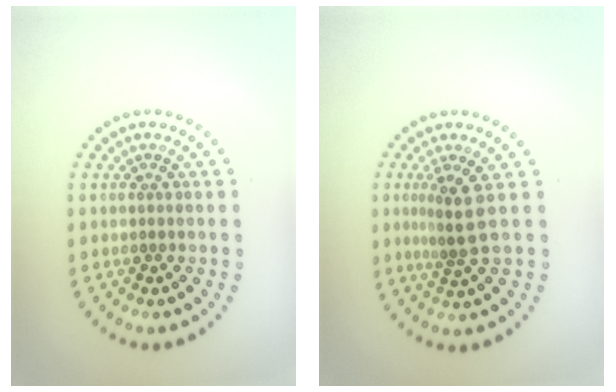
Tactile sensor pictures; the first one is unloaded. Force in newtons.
{"total": 2.8, "press": 1.8, "slide": 2.2}